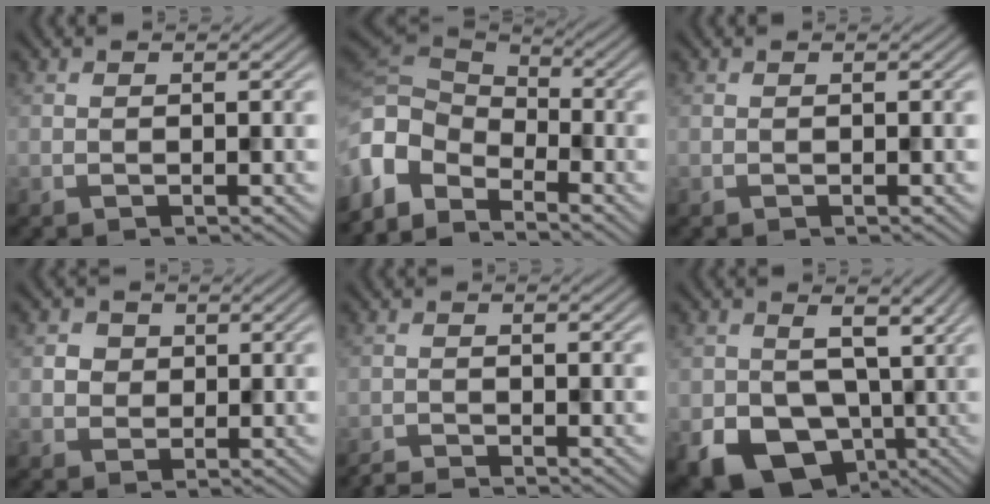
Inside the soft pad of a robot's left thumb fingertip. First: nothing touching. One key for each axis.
{"total": 8.3, "fx": -4.0, "fy": 5.1, "fz": 5.1, "tx": -0.137, "ty": -0.009, "tz": -0.092}
{"total": 0.0}
{"total": 2.4, "fx": 0.4, "fy": 2.3, "fz": 0.7, "tx": -0.023, "ty": -0.002, "tz": 0.003}
{"total": 2.3, "fx": -2.1, "fy": 0.0, "fz": 0.9, "tx": -0.017, "ty": -0.002, "tz": -0.046}
{"total": 13.8, "fx": -2.6, "fy": 10.4, "fz": 8.7, "tx": -0.134, "ty": -0.032, "tz": -0.029}